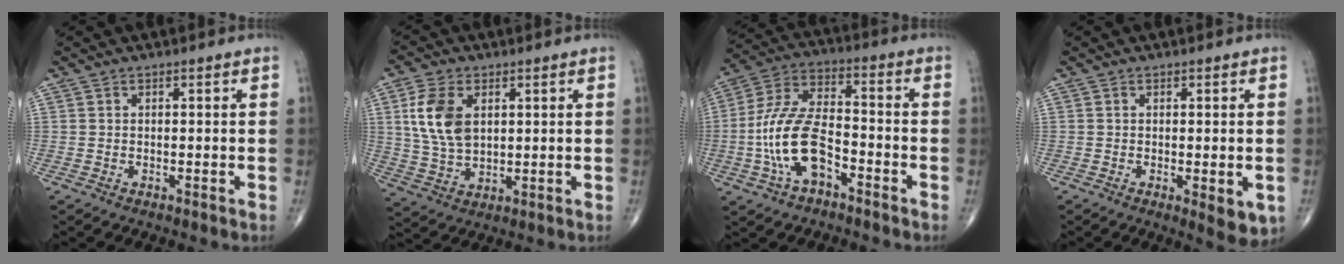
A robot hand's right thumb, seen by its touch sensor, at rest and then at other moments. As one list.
[{"total": 10.4, "force": [2.7, 6.4, 7.7], "torque": [-0.148, -0.007, 0.057]}, {"total": 14.1, "force": [-4.7, 7.1, 11.2], "torque": [-0.223, 0.044, -0.092]}, {"total": 5.2, "force": [-1.3, 1.8, 4.7], "torque": [-0.053, -0.014, -0.013]}]